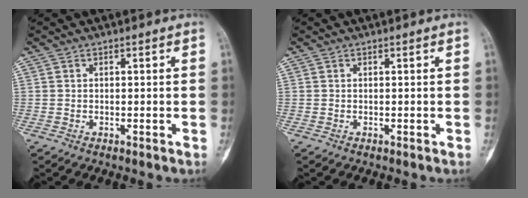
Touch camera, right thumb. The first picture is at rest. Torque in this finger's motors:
{"motor_torque": [0.00, 0.00, 0.05, -0.01, 0.00]}